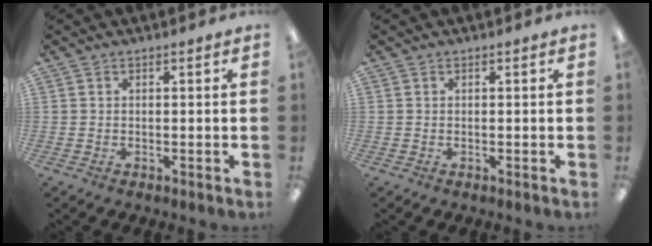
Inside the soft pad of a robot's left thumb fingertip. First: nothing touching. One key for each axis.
{"total": 0.0}